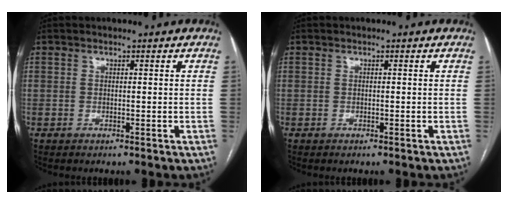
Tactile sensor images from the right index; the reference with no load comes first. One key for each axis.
{"total": 0.0}